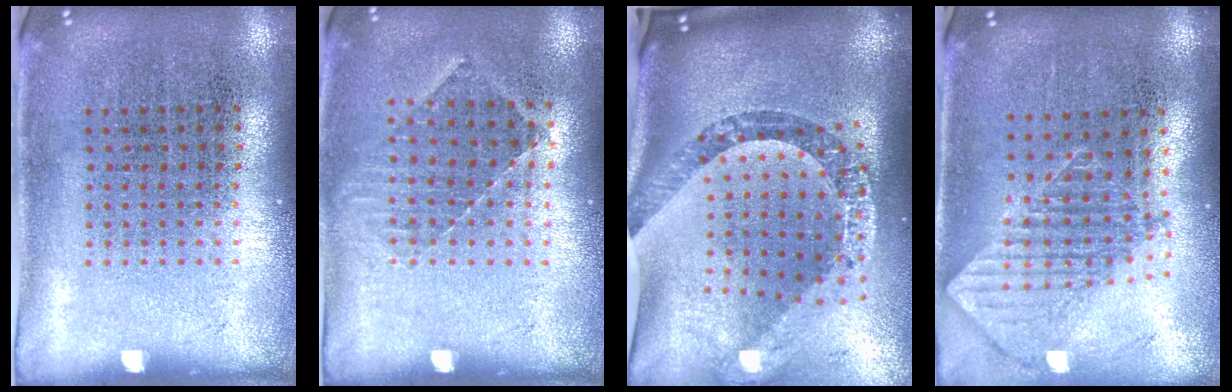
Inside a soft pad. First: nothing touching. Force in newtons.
{"total": 0.9, "press": 0.9, "slide": 0.2}
{"total": 3.4, "press": 2.4, "slide": 2.4}
{"total": 1.6, "press": 1.3, "slide": 0.9}